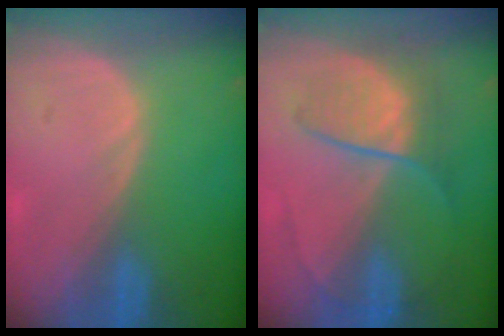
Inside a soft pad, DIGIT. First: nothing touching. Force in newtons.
{"total": 6.4, "press": 6.4, "slide": 0.6}